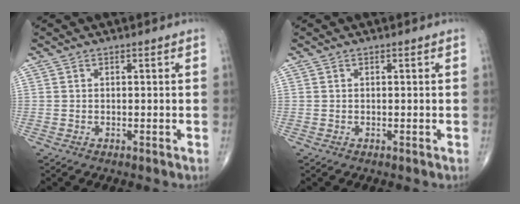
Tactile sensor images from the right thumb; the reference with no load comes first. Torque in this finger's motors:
{"motor_torque": [-0.05, -0.07, 0.01, -0.02, 0.00]}